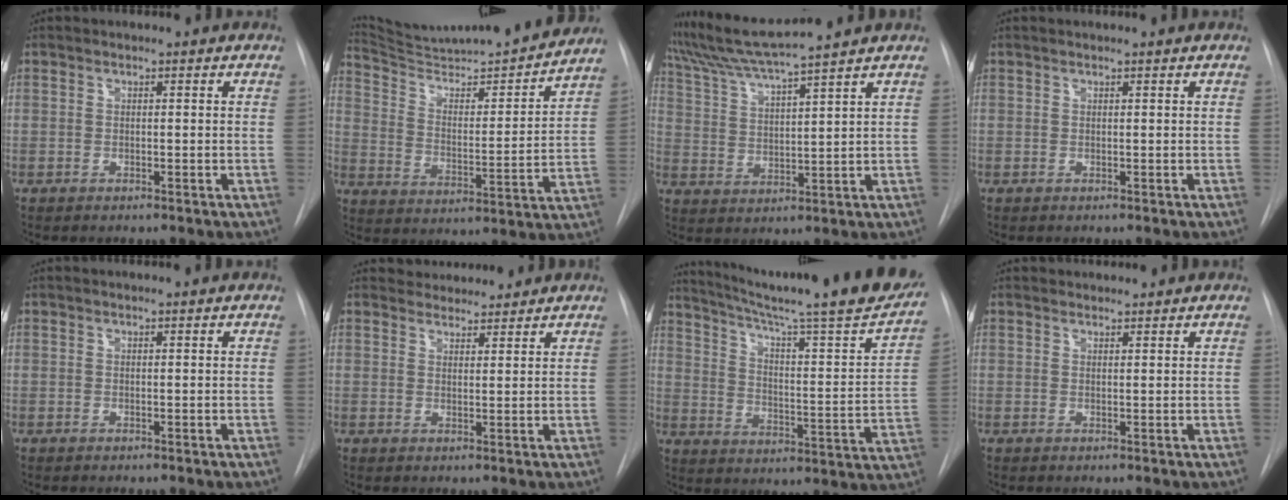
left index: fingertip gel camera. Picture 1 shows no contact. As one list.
[{"total": 22.4, "force": [21.1, 0.4, 7.6], "torque": [-0.121, -0.049, 0.307]}, {"total": 9.2, "force": [8.2, -2.0, 3.6], "torque": [-0.072, 0.005, 0.155]}, {"total": 0.9, "force": [0.8, -0.2, 0.4], "torque": [-0.008, 0.007, 0.015]}, {"total": 0.6, "force": [0.5, -0.1, 0.3], "torque": [-0.004, 0.004, 0.011]}, {"total": 4.4, "force": [4.2, 1.0, 0.0], "torque": [-0.001, 0.015, 0.063]}, {"total": 28.3, "force": [24.3, 1.6, 14.5], "torque": [-0.224, -0.072, 0.315]}, {"total": 1.7, "force": [1.7, 0.2, 0.0], "torque": [-0.005, 0.013, 0.030]}]